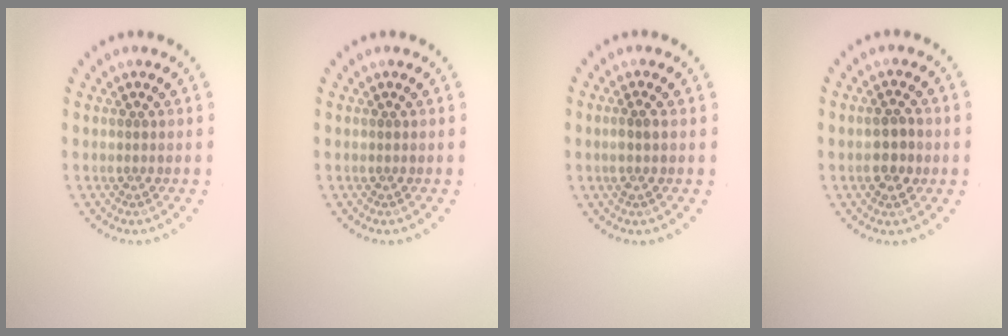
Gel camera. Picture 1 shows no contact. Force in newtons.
{"total": 0.0}
{"total": 1.0, "press": 0.7, "slide": 0.6}
{"total": 2.4, "press": 2.3, "slide": 0.3}